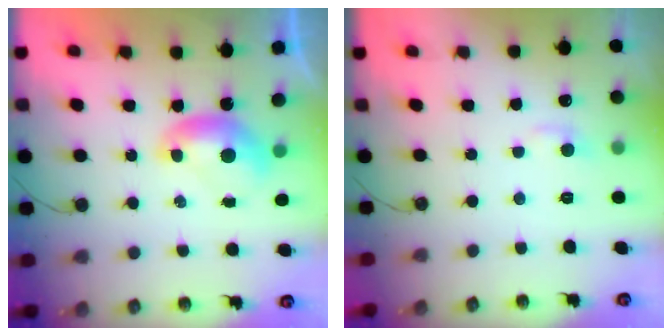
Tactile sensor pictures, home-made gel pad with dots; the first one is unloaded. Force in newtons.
{"total": 1.5, "press": 1.4, "slide": 0.6}